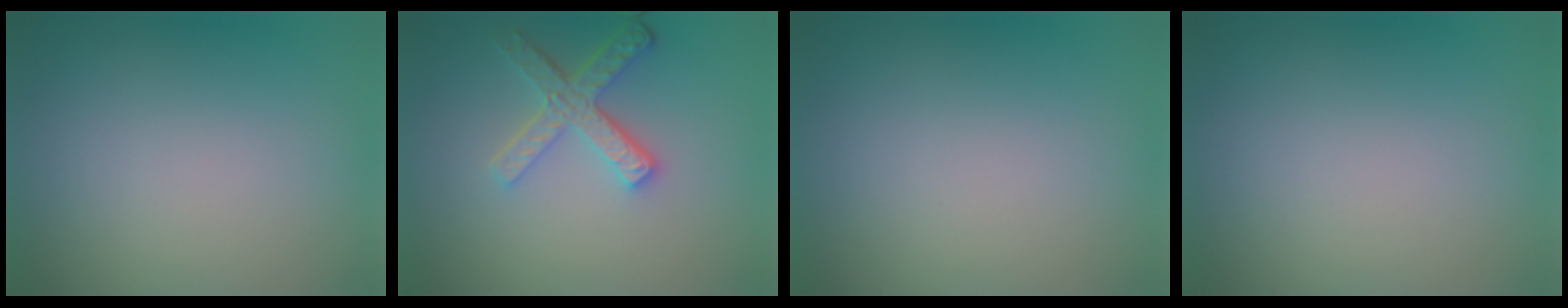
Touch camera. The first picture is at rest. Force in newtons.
{"total": 4.2, "press": 3.3, "slide": 2.7}
{"total": 0.0}
{"total": 0.0}